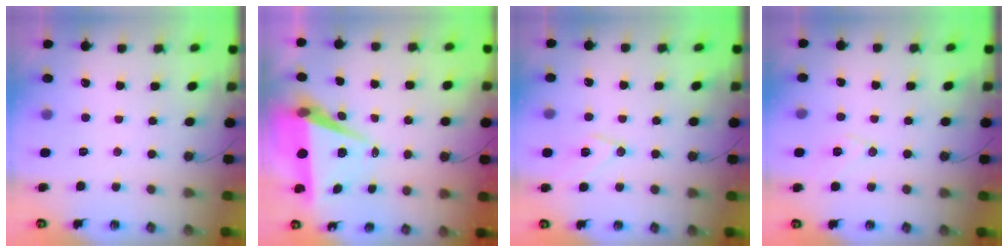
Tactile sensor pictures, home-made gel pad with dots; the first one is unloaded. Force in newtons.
{"total": 7.3, "press": 5.8, "slide": 4.4}
{"total": 9.9, "press": 9.9, "slide": 0.9}
{"total": 7.8, "press": 7.0, "slide": 3.6}